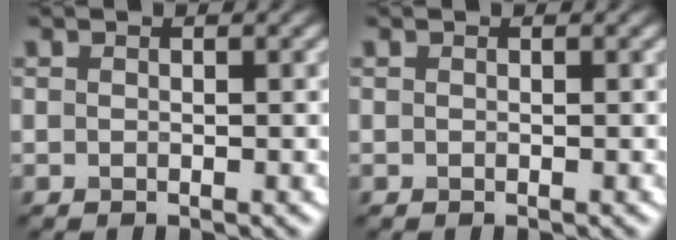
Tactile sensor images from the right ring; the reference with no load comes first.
{"total": 0.0}